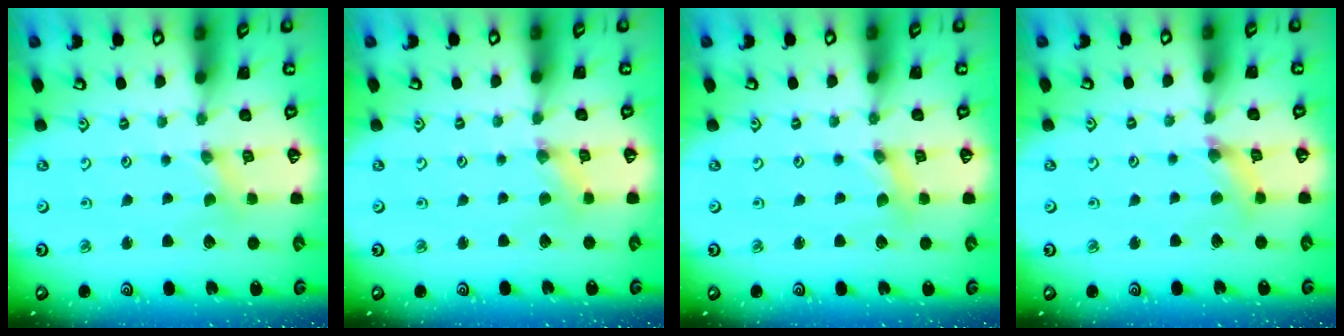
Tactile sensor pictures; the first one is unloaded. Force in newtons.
{"total": 1.0, "press": 1.0, "slide": 0.2}
{"total": 1.0, "press": 1.0, "slide": 0.2}
{"total": 4.3, "press": 4.3, "slide": 0.4}